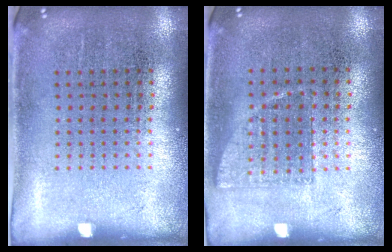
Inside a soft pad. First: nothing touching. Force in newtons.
{"total": 0.7, "press": 0.7, "slide": 0.2}